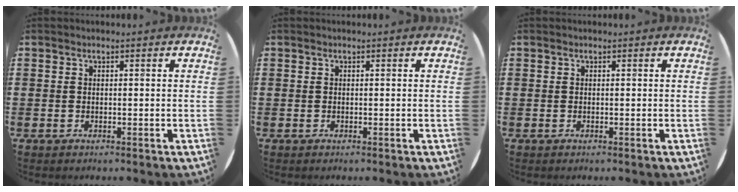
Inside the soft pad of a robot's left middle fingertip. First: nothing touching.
{"total": 0.0}
{"total": 0.0}